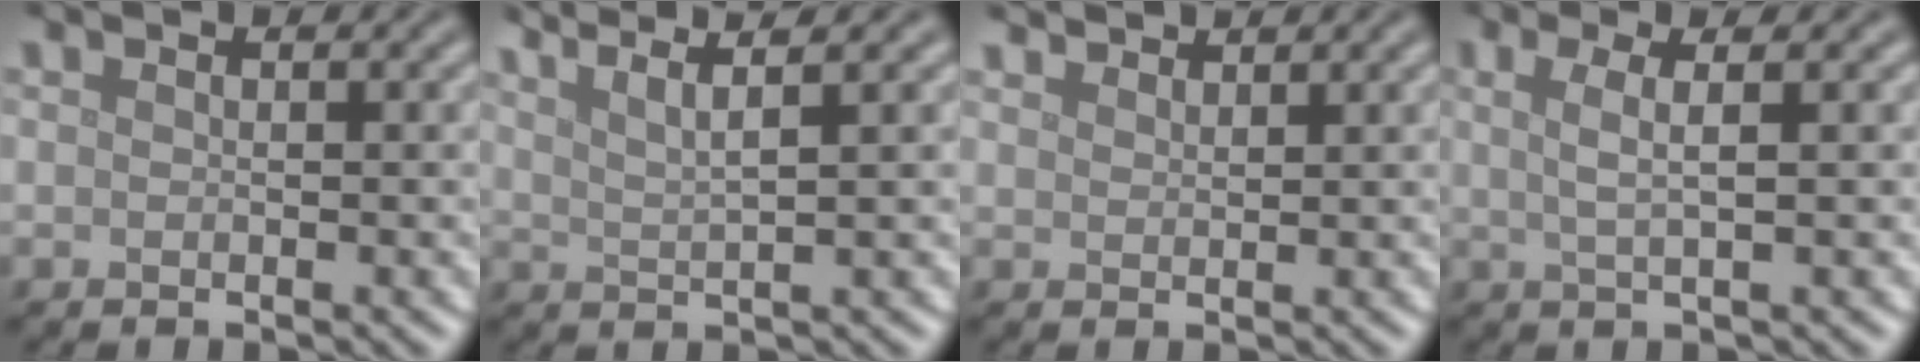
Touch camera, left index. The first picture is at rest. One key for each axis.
{"total": 5.2, "fx": 3.8, "fy": 1.2, "fz": 3.3, "tx": -0.047, "ty": 0.026, "tz": 0.035}
{"total": 2.4, "fx": 2.4, "fy": 0.4, "fz": 0.4, "tx": -0.009, "ty": 0.000, "tz": 0.044}
{"total": 2.6, "fx": 0.7, "fy": 0.7, "fz": 2.4, "tx": -0.043, "ty": 0.002, "tz": 0.009}